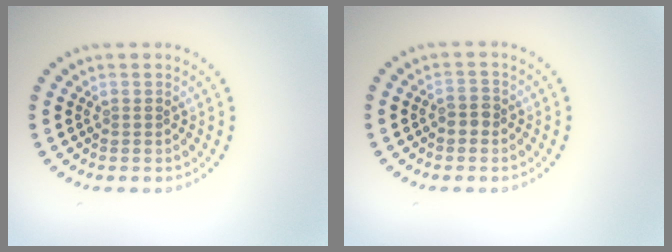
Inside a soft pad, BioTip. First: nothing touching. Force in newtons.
{"total": 1.4, "press": 1.3, "slide": 0.4}